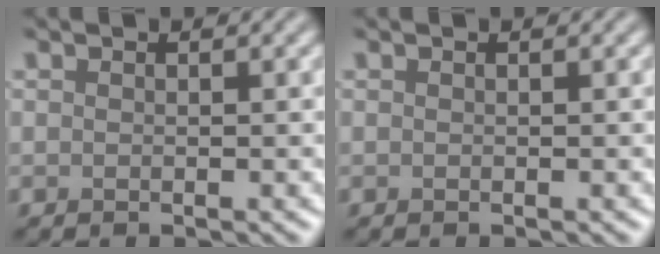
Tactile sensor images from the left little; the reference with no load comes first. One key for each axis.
{"total": 0.0}